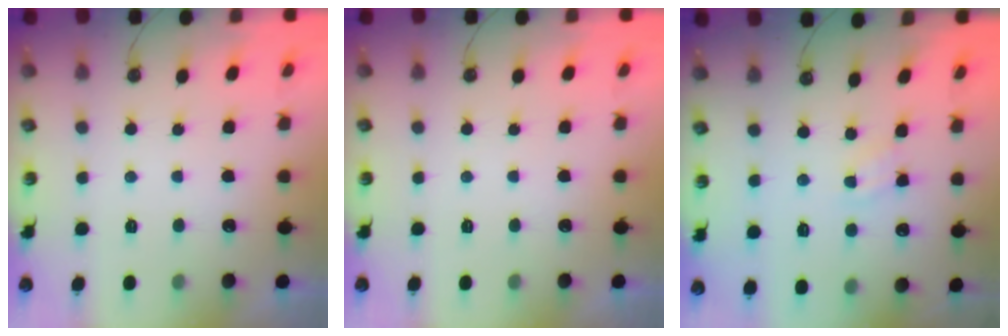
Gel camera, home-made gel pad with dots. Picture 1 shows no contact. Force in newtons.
{"total": 0.0}
{"total": 4.0, "press": 4.0, "slide": 0.6}